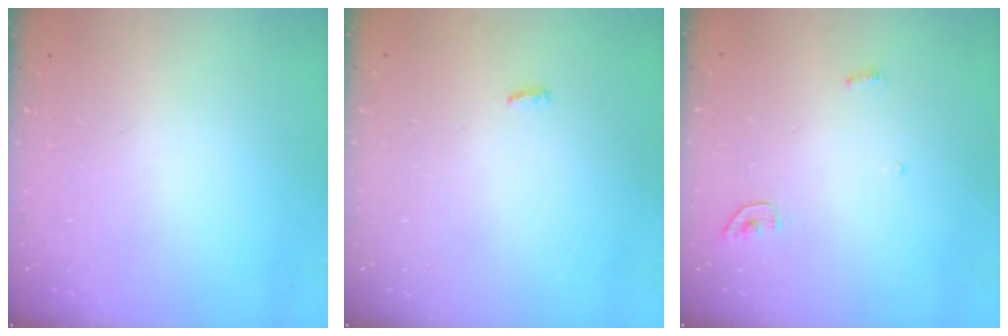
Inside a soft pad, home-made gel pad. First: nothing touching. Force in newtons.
{"total": 2.9, "press": 2.6, "slide": 1.3}
{"total": 4.3, "press": 4.3, "slide": 0.4}